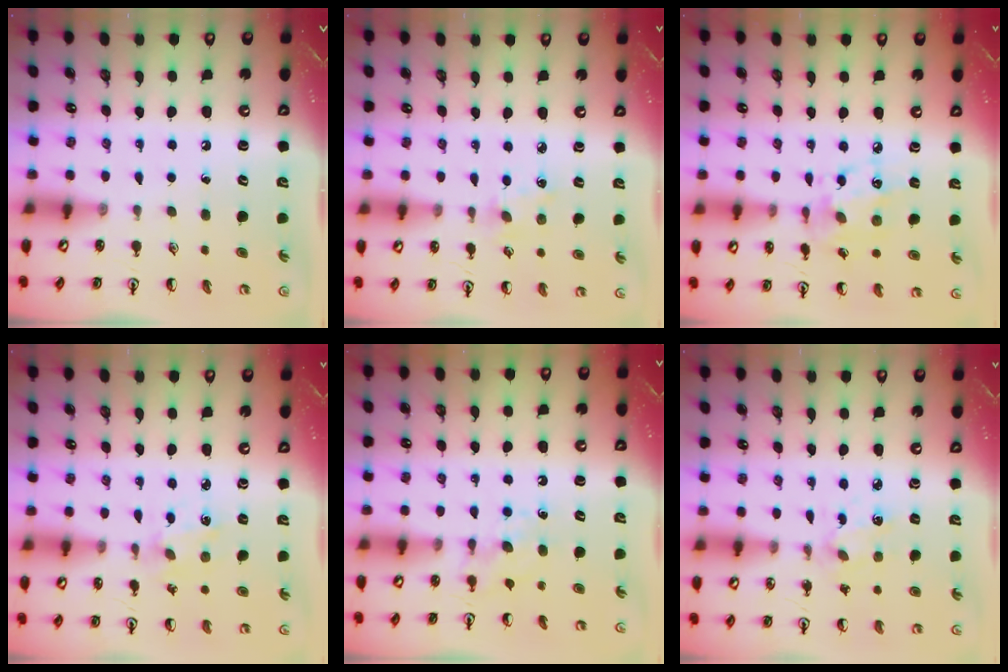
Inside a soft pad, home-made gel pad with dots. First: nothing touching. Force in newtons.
{"total": 2.5, "press": 2.4, "slide": 0.4}
{"total": 8.6, "press": 8.6, "slide": 0.5}
{"total": 1.3, "press": 1.3, "slide": 0.3}
{"total": 4.1, "press": 4.0, "slide": 0.6}
{"total": 2.2, "press": 2.2, "slide": 0.5}